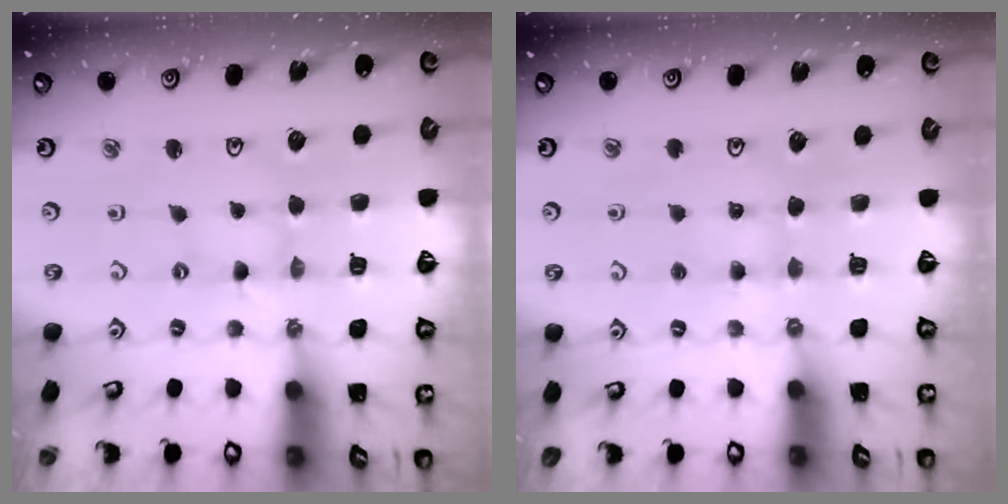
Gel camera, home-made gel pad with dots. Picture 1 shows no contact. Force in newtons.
{"total": 2.9, "press": 2.9, "slide": 0.4}